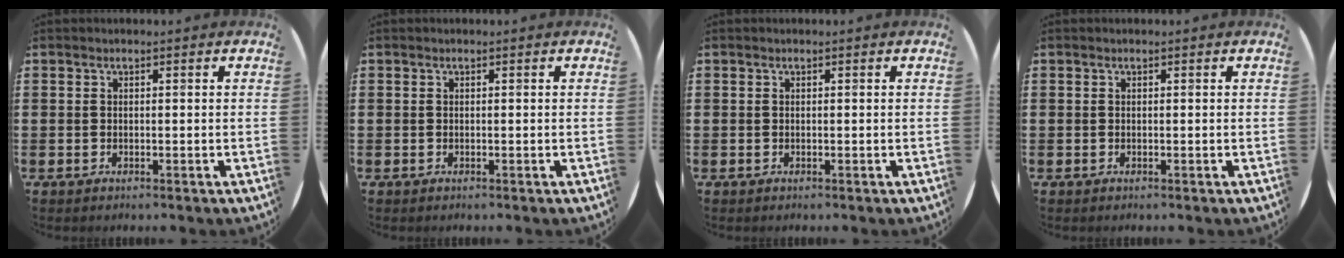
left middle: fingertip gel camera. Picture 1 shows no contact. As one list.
[{"total": 0.0}, {"total": 0.0}, {"total": 0.0}]